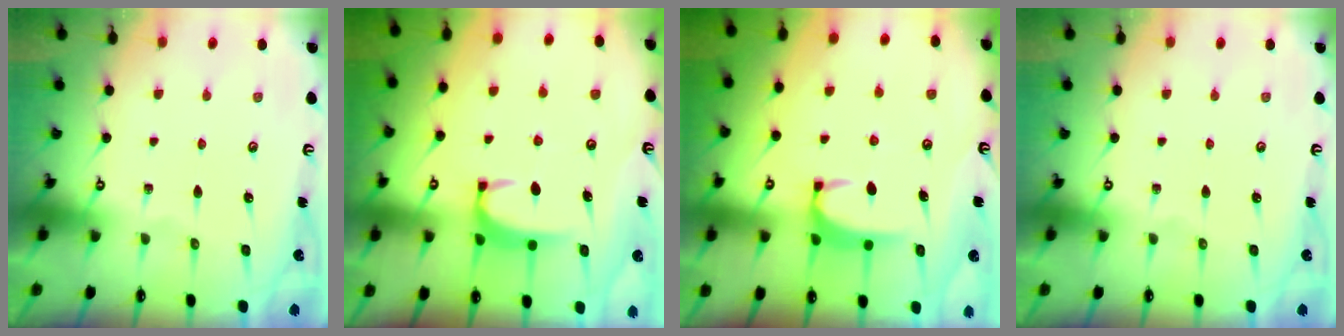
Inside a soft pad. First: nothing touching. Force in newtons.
{"total": 1.7, "press": 1.6, "slide": 0.6}
{"total": 1.9, "press": 1.8, "slide": 0.5}
{"total": 0.0}